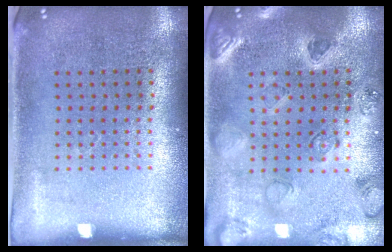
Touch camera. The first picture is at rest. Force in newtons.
{"total": 1.1, "press": 1.1, "slide": 0.3}